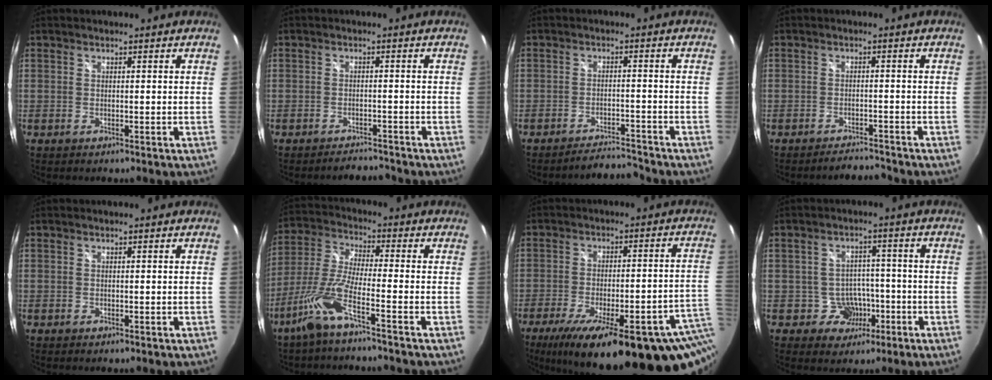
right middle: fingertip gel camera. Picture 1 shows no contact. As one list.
[{"total": 2.9, "force": [-2.8, 0.5, 0.3], "torque": [-0.011, 0.003, -0.043]}, {"total": 4.7, "force": [-4.7, 0.0, 0.4], "torque": [-0.022, 0.006, -0.074]}, {"total": 3.3, "force": [-3.2, 0.4, 0.4], "torque": [-0.016, 0.004, -0.051]}, {"total": 0.0}, {"total": 9.0, "force": [-5.3, 0.4, 7.3], "torque": [-0.164, -0.005, -0.104]}, {"total": 29.7, "force": [-19.0, 8.0, 21.5], "torque": [-0.301, -0.038, -0.246]}, {"total": 5.8, "force": [-2.3, 5.2, 1.1], "torque": [-0.032, 0.018, -0.020]}]